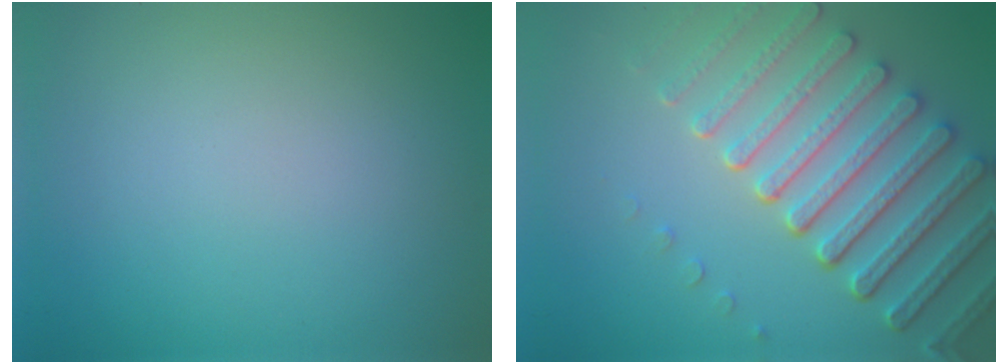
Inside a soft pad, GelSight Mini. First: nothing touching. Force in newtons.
{"total": 7.3, "press": 5.6, "slide": 4.8}